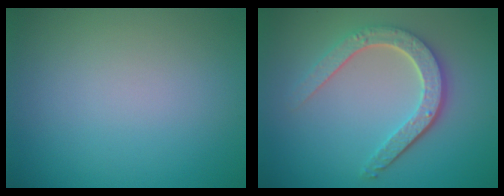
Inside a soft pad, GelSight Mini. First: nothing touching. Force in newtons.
{"total": 4.7, "press": 3.6, "slide": 2.9}